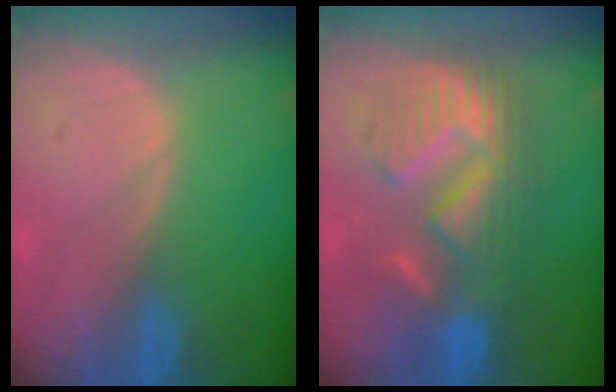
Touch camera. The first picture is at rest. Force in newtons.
{"total": 9.9, "press": 9.9, "slide": 0.5}